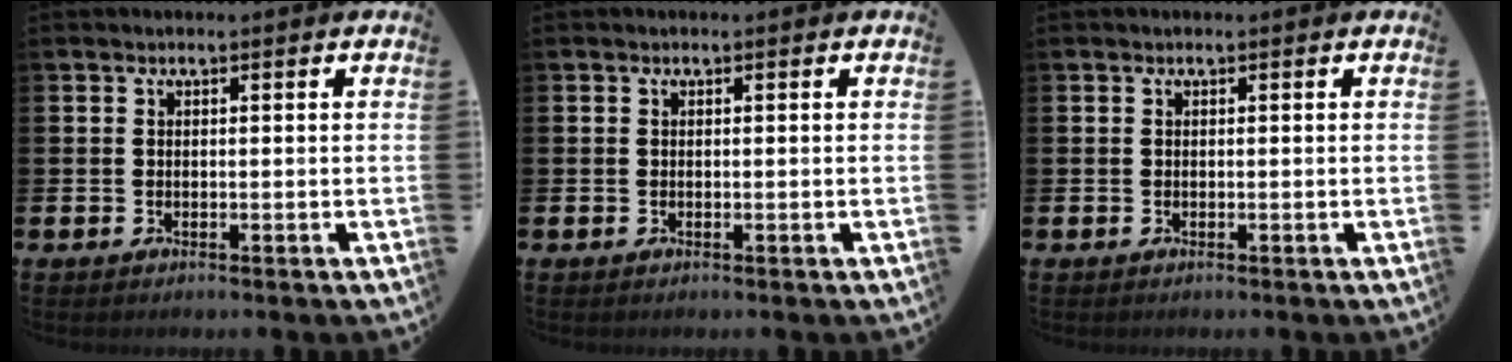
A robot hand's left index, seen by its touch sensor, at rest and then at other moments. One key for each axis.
{"total": 0.0}
{"total": 0.0}